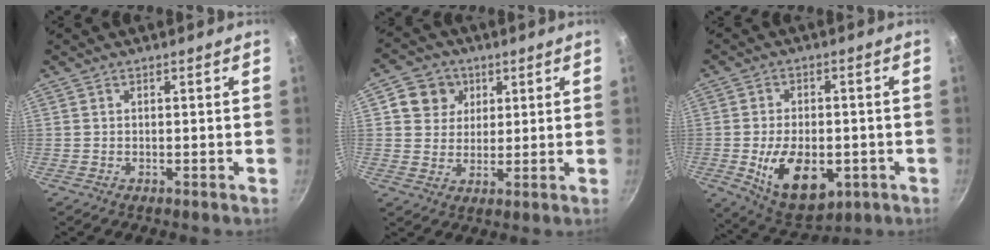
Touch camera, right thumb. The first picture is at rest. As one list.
[{"total": 7.3, "force": [2.7, 6.5, 2.1], "torque": [0.001, -0.001, 0.039]}, {"total": 14.2, "force": [-3.5, 8.5, 10.8], "torque": [-0.152, -0.002, -0.040]}]